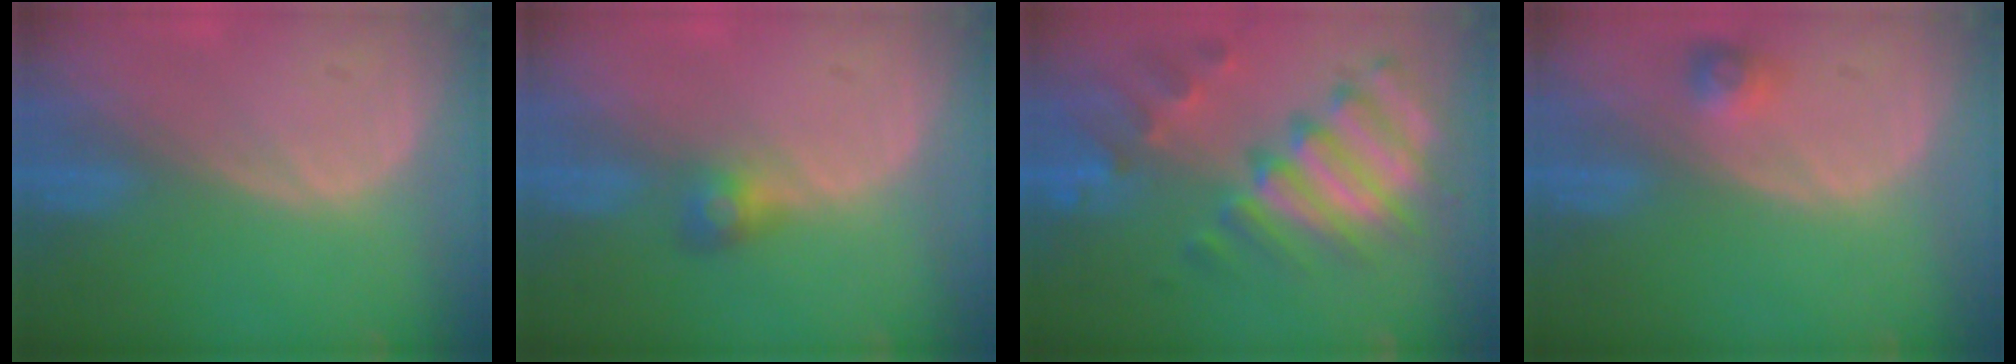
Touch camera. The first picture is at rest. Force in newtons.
{"total": 2.7, "press": 2.6, "slide": 0.8}
{"total": 11.6, "press": 10.0, "slide": 5.9}
{"total": 2.5, "press": 2.3, "slide": 1.0}